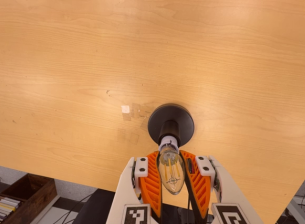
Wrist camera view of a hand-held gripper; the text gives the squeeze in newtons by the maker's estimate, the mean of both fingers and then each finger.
{"total": 25.5, "left": 24.2, "right": 26.9}